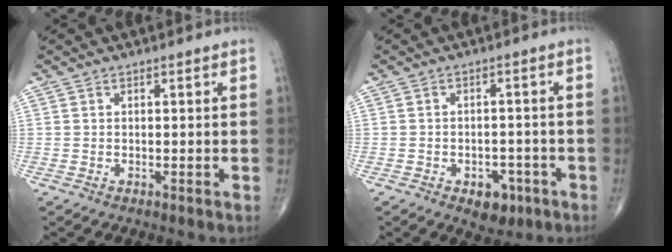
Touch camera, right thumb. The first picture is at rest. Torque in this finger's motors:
{"motor_torque": [0.54, 0.43, 0.37, -0.66, 0.00]}